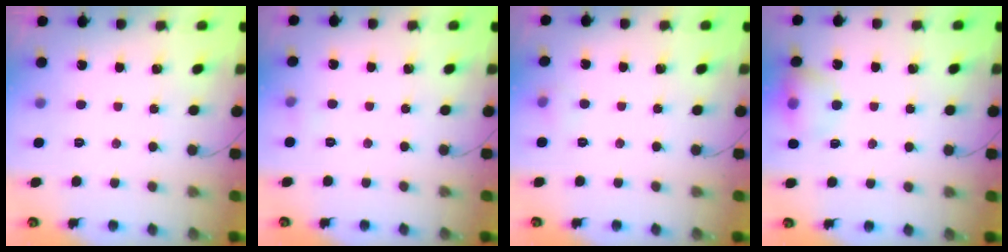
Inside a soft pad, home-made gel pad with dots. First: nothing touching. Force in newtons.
{"total": 7.0, "press": 2.6, "slide": 6.5}
{"total": 3.8, "press": 3.4, "slide": 1.6}
{"total": 10.3, "press": 10.2, "slide": 1.5}